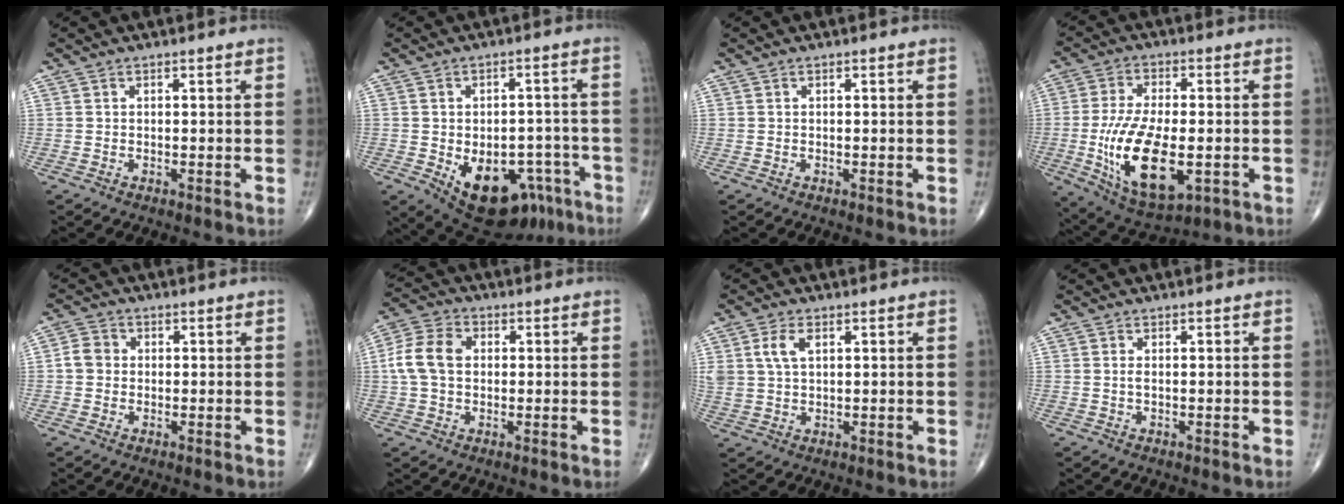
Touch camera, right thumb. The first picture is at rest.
{"total": 16.7, "force": [-8.1, 9.8, 10.8], "torque": [-0.125, 0.033, -0.100]}
{"total": 0.0}
{"total": 17.5, "force": [-3.6, 8.2, 15.0], "torque": [-0.275, -0.008, -0.046]}
{"total": 3.5, "force": [-0.1, 3.2, 1.6], "torque": [-0.020, 0.009, -0.008]}
{"total": 8.8, "force": [0.8, 6.4, 6.0], "torque": [-0.116, 0.021, 0.007]}
{"total": 5.2, "force": [1.9, 3.0, 3.8], "torque": [-0.080, -0.001, 0.041]}
{"total": 0.8, "force": [0.0, 0.3, 0.7], "torque": [-0.017, -0.001, -0.001]}